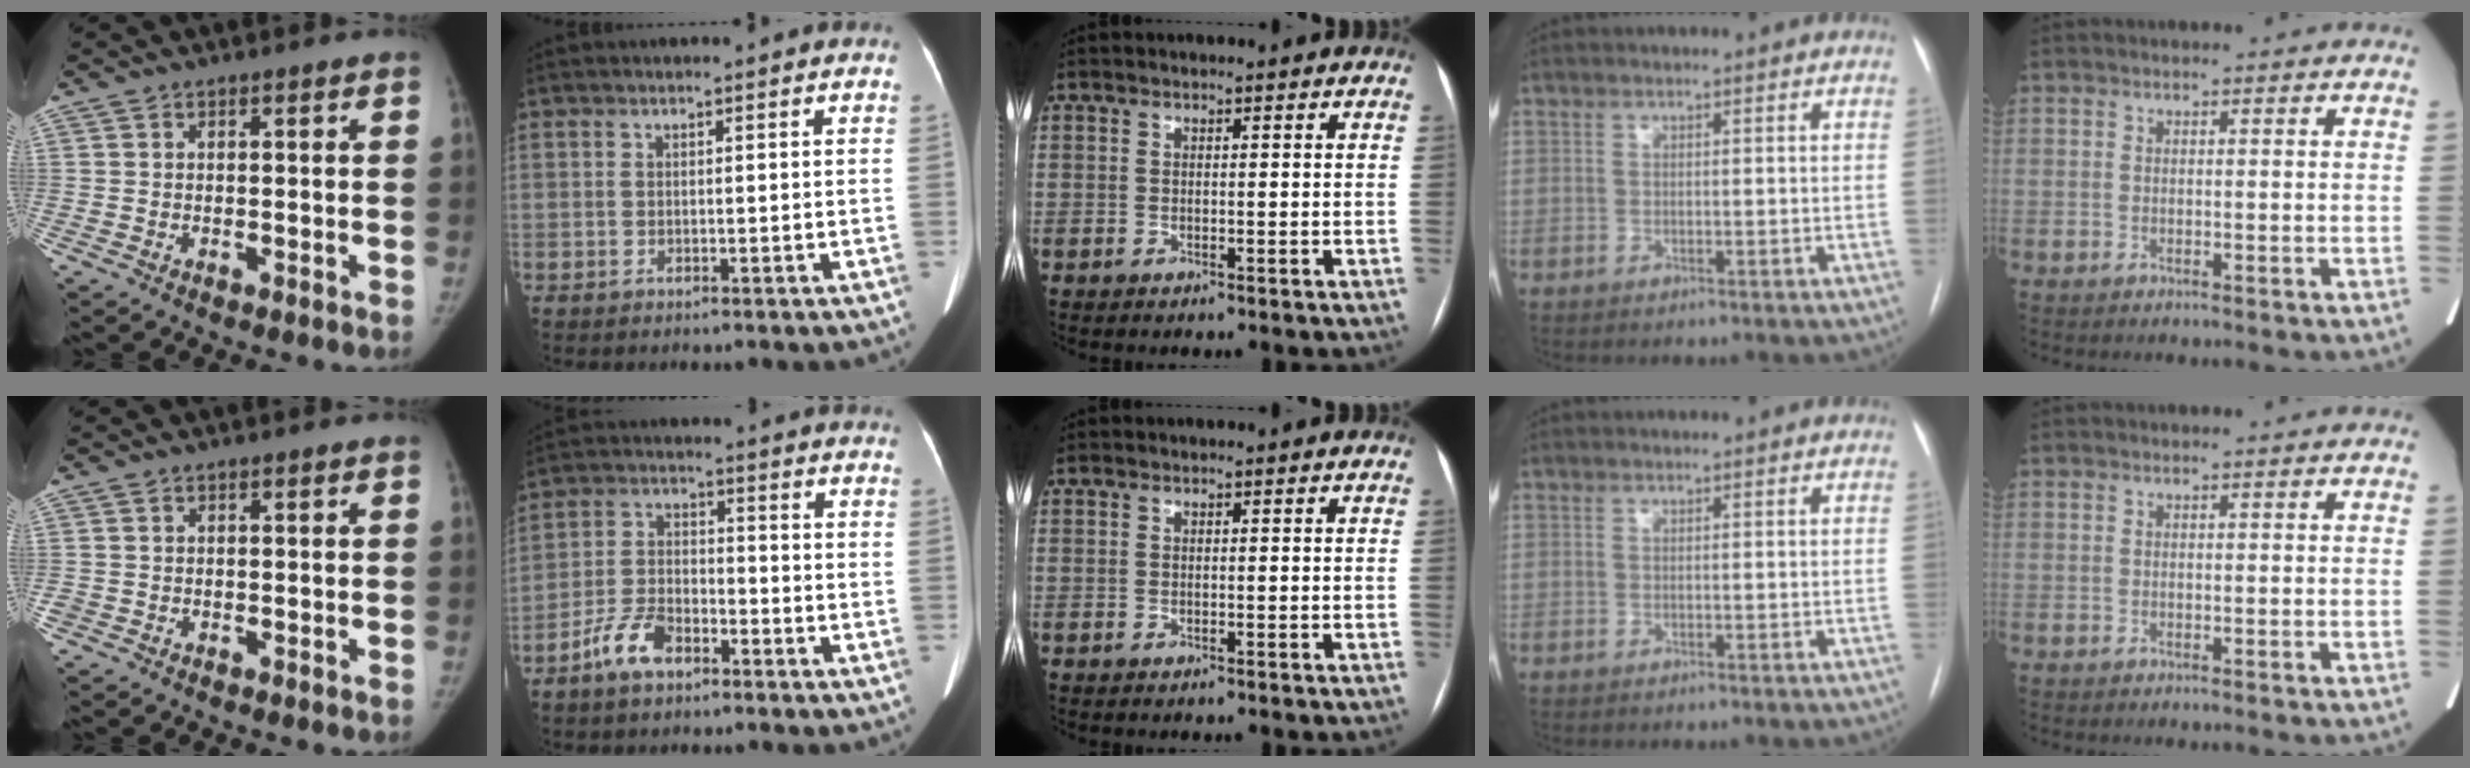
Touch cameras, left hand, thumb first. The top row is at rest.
{"thumb": {"total": 0.9, "force": [-0.3, 0.8, 0.2], "torque": [0.001, 0.001, -0.006]}, "index": {"total": 7.0, "force": [-4.8, 3.1, 4.1], "torque": [-0.094, 0.005, -0.093]}}